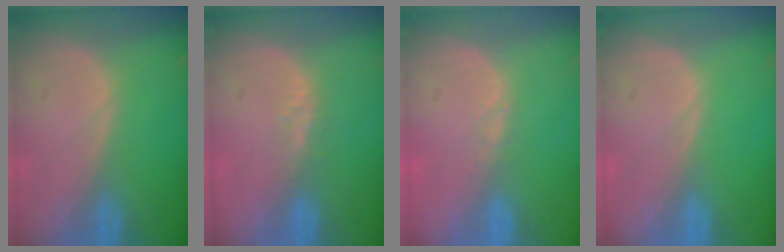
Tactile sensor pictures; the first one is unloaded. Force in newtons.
{"total": 2.8, "press": 2.1, "slide": 1.8}
{"total": 0.9, "press": 0.8, "slide": 0.5}
{"total": 0.0}